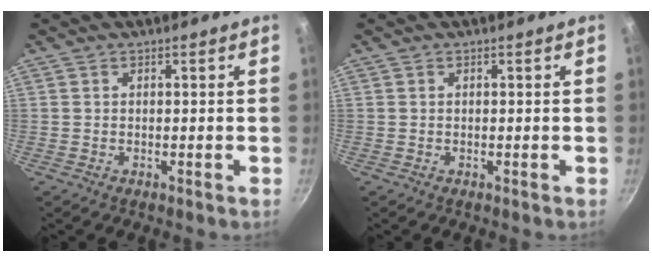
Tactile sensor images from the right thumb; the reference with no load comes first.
{"total": 0.0}